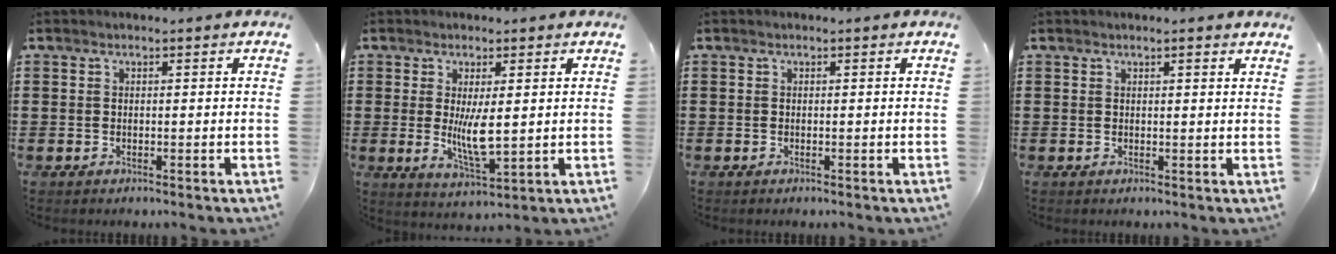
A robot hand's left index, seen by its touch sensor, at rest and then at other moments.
{"total": 6.0, "force": [0.7, 1.7, 5.7], "torque": [-0.106, -0.009, 0.009]}
{"total": 0.0}
{"total": 1.1, "force": [0.8, -0.1, 0.7], "torque": [-0.016, -0.003, 0.015]}